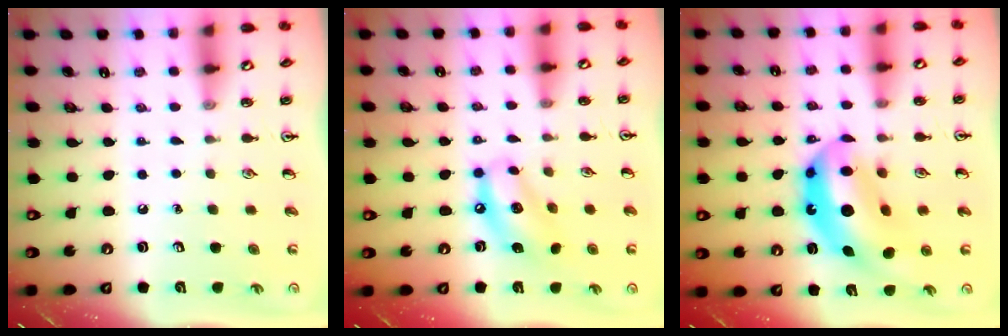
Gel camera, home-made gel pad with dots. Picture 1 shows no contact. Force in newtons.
{"total": 10.5, "press": 10.2, "slide": 2.7}
{"total": 15.4, "press": 14.6, "slide": 4.9}